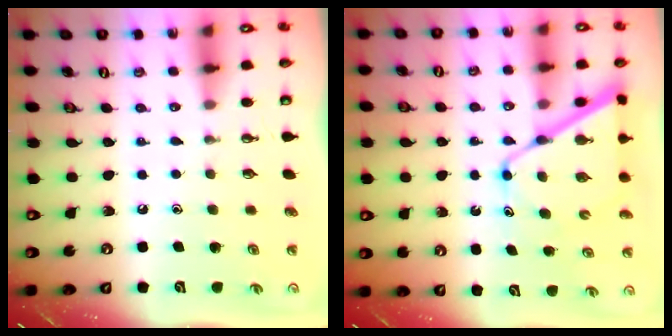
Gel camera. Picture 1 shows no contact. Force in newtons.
{"total": 12.5, "press": 12.4, "slide": 1.0}